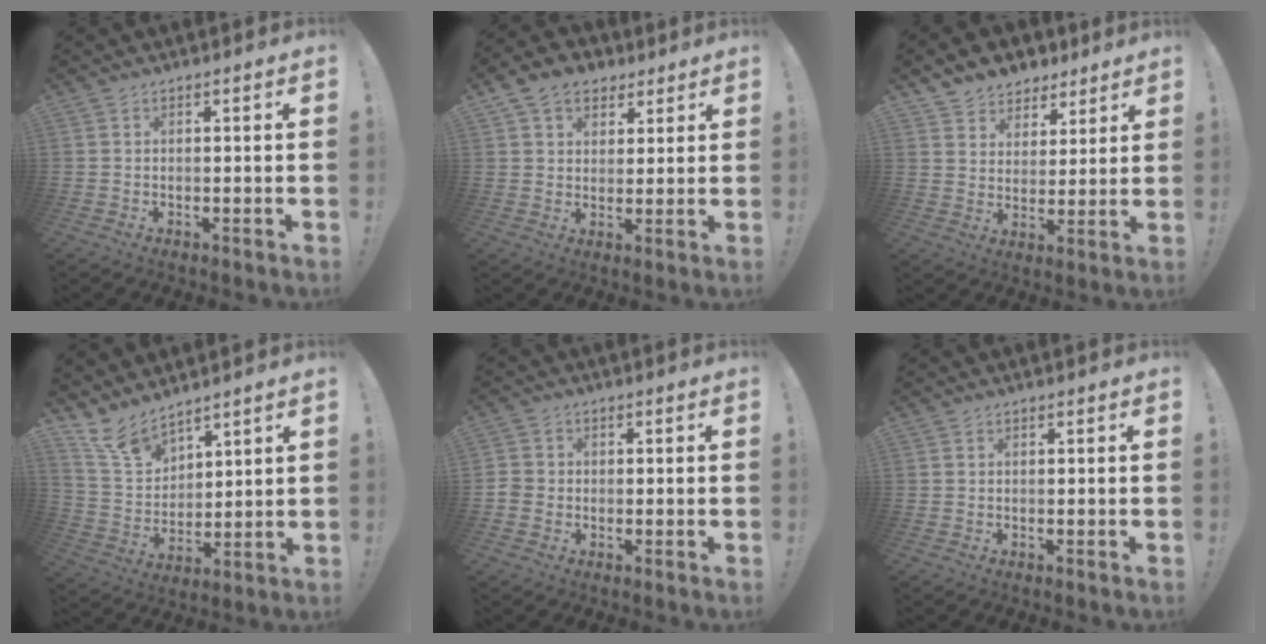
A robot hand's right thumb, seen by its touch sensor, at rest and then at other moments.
{"total": 9.6, "force": [5.3, 7.2, 3.4], "torque": [-0.056, -0.018, 0.107]}
{"total": 7.1, "force": [4.9, 5.2, 0.6], "torque": [-0.001, -0.043, 0.096]}
{"total": 11.3, "force": [9.5, 4.7, 3.8], "torque": [-0.089, -0.066, 0.187]}
{"total": 3.6, "force": [-1.1, 3.3, 1.2], "torque": [-0.021, 0.009, -0.020]}
{"total": 0.0}